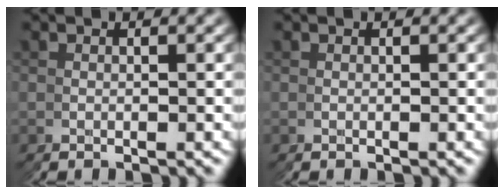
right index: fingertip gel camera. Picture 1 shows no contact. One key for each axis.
{"total": 0.0}